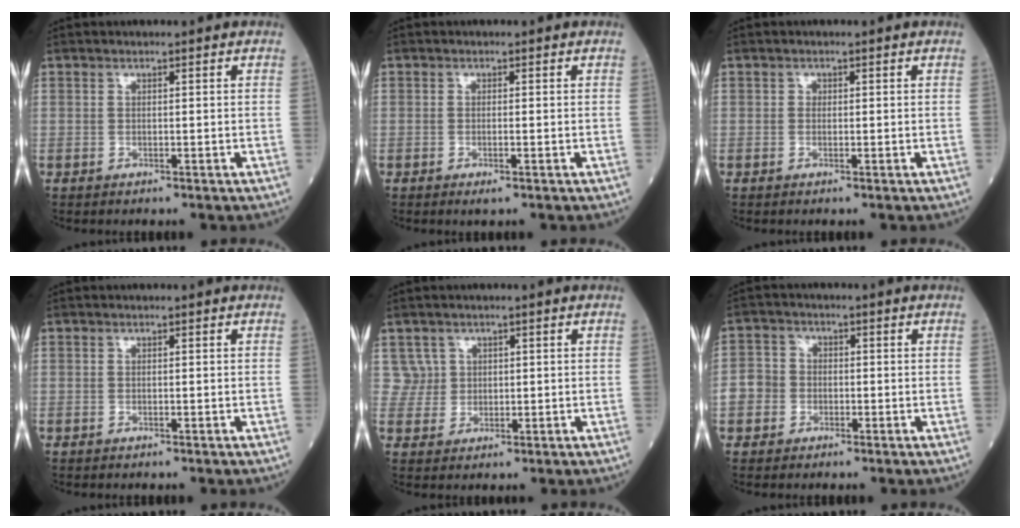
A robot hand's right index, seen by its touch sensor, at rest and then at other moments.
{"total": 2.0, "force": [-0.6, 0.6, 1.8], "torque": [-0.042, -0.006, -0.007]}
{"total": 1.0, "force": [0.1, 0.8, 0.5], "torque": [-0.022, 0.010, 0.005]}
{"total": 0.0}
{"total": 3.9, "force": [1.5, 3.6, 0.0], "torque": [0.007, 0.009, 0.034]}
{"total": 5.0, "force": [-1.3, 4.5, 1.6], "torque": [-0.048, 0.019, -0.028]}